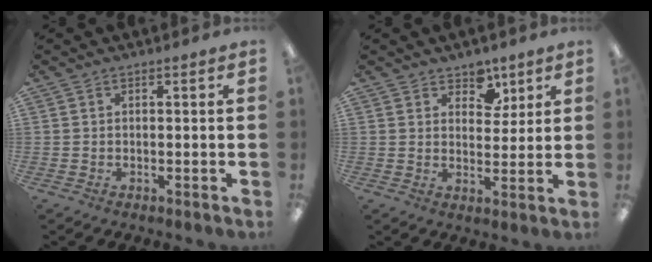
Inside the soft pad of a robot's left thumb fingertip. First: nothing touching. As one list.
[{"total": 4.5, "force": [3.1, 2.8, 1.5], "torque": [-0.007, -0.012, 0.051]}]